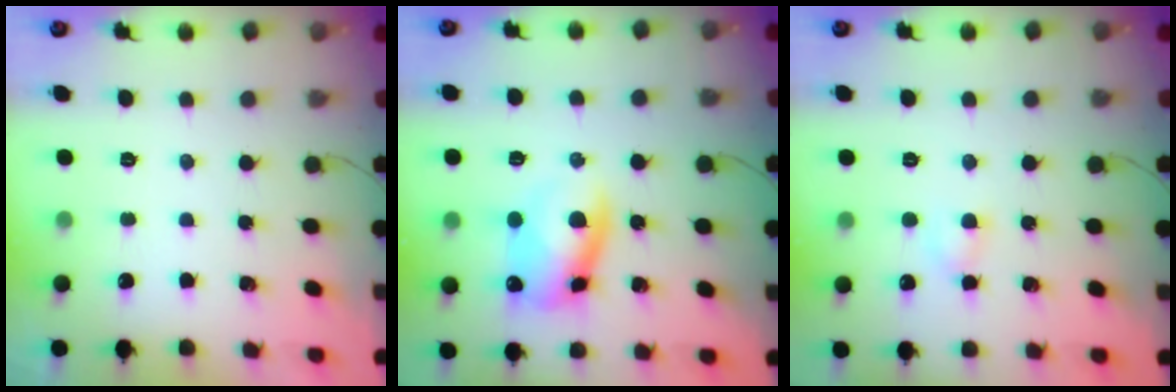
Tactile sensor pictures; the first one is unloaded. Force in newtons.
{"total": 9.7, "press": 9.7, "slide": 0.8}
{"total": 3.6, "press": 3.3, "slide": 1.3}